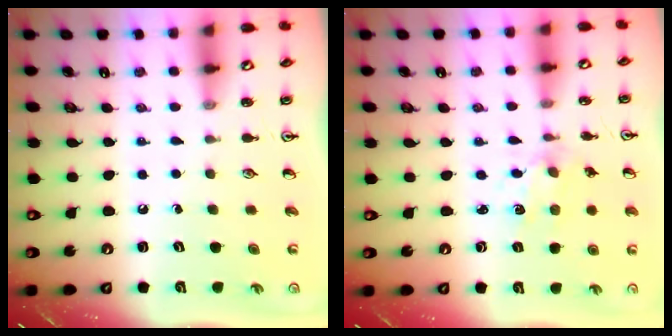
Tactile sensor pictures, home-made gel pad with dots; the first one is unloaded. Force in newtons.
{"total": 2.1, "press": 2.1, "slide": 0.3}